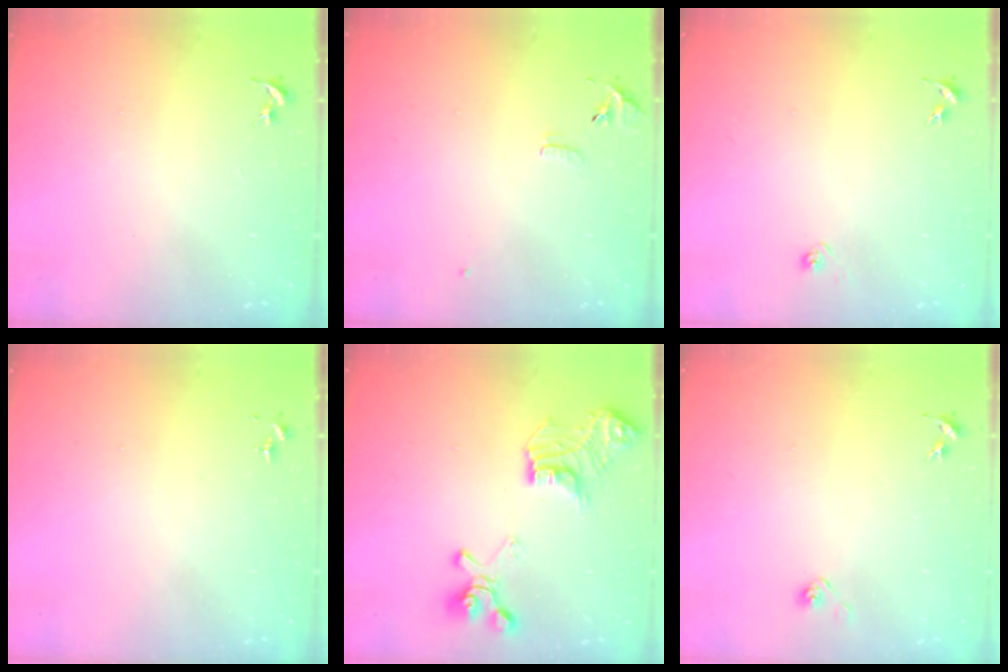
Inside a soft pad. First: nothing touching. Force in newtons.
{"total": 6.9, "press": 6.9, "slide": 0.6}
{"total": 3.3, "press": 3.2, "slide": 0.8}
{"total": 0.0}
{"total": 18.7, "press": 18.6, "slide": 1.6}
{"total": 2.9, "press": 2.8, "slide": 0.8}